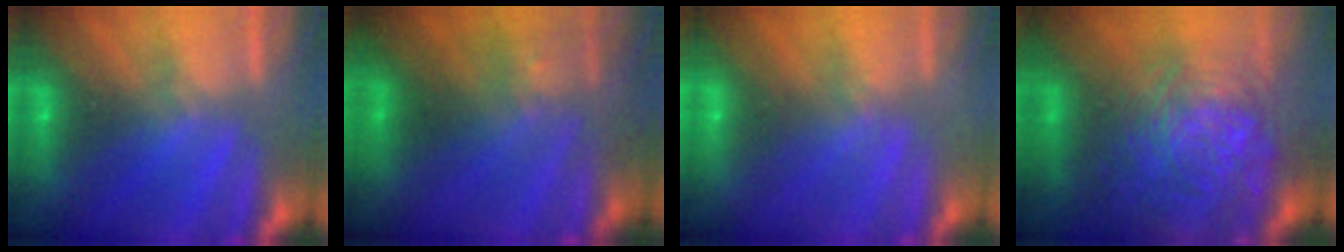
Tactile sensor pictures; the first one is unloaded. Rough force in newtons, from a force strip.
{"total": 3.0}
{"total": 1.8}
{"total": 11.0}